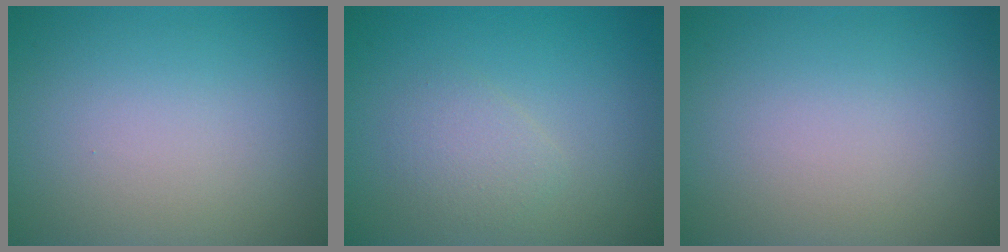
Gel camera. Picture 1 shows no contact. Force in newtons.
{"total": 1.8, "press": 1.8, "slide": 0.1}
{"total": 0.0}